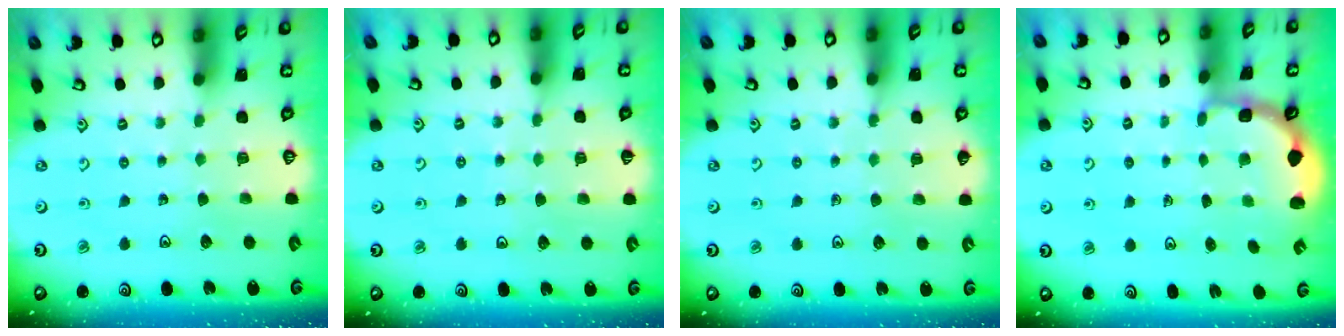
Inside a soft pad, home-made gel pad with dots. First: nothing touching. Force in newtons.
{"total": 3.5, "press": 3.0, "slide": 1.9}
{"total": 5.1, "press": 4.9, "slide": 1.4}
{"total": 2.5, "press": 1.9, "slide": 1.6}